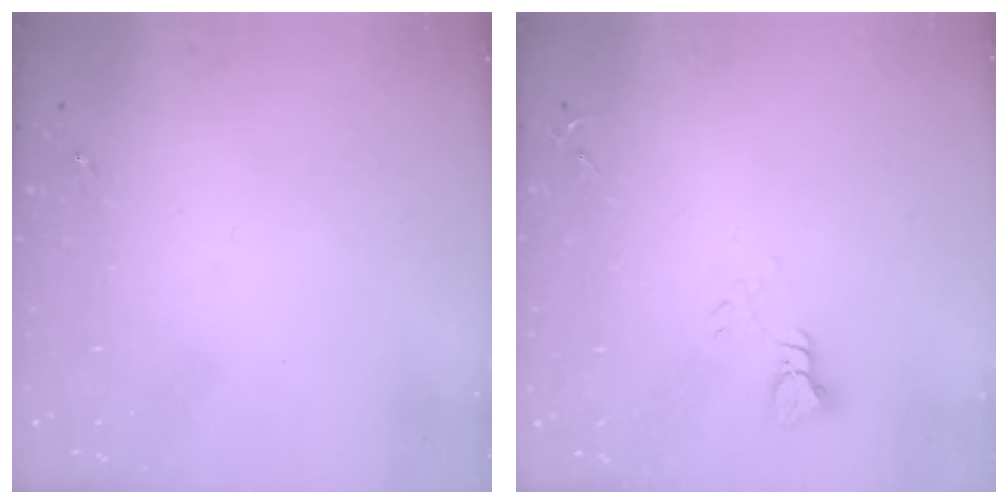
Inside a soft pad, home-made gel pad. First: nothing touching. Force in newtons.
{"total": 3.3, "press": 3.3, "slide": 0.3}